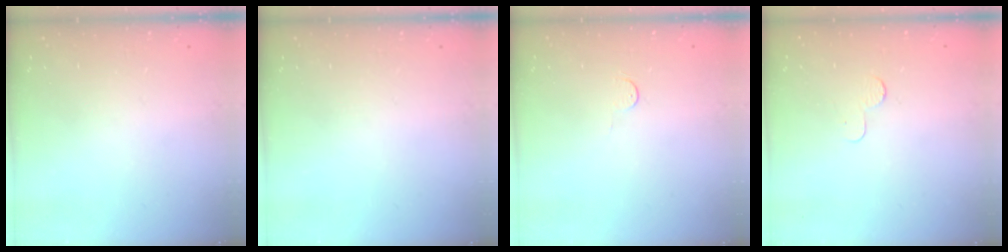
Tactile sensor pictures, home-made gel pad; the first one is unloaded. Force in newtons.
{"total": 0.0}
{"total": 3.4, "press": 3.4, "slide": 0.3}
{"total": 2.5, "press": 2.5, "slide": 0.2}